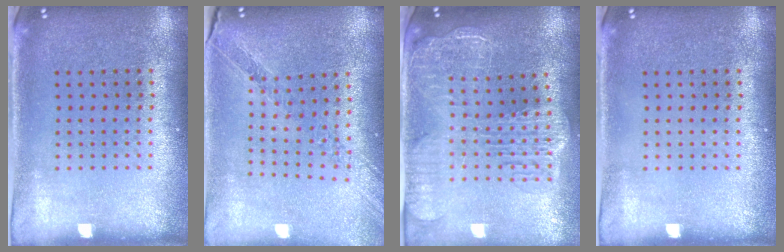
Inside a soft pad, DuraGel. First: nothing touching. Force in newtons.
{"total": 1.1, "press": 1.1, "slide": 0.2}
{"total": 2.9, "press": 2.4, "slide": 1.7}
{"total": 0.0}